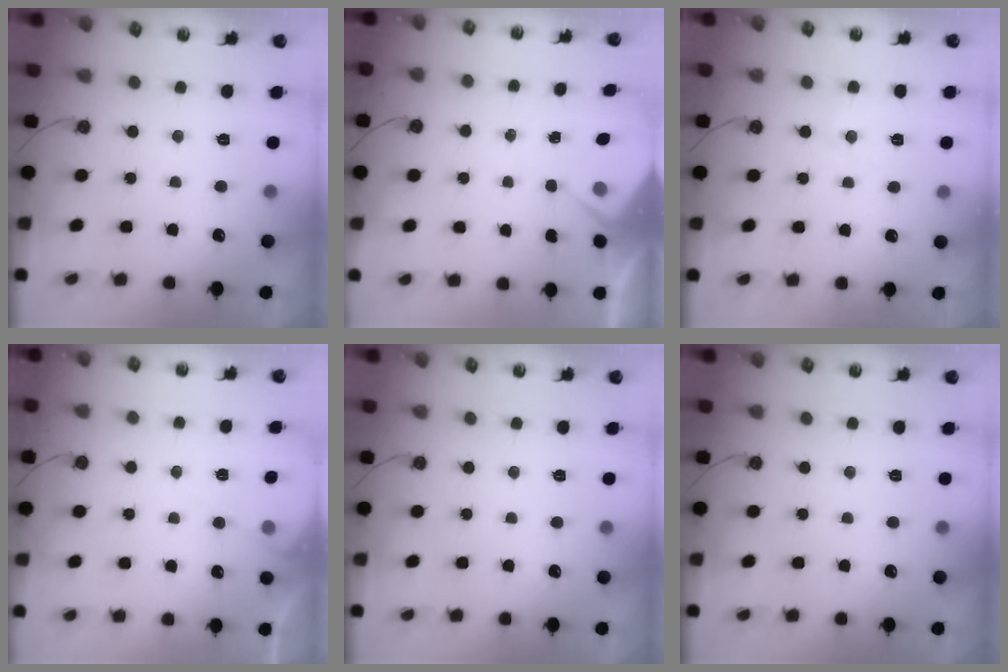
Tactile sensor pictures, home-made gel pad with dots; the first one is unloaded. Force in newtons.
{"total": 3.1, "press": 3.1, "slide": 0.5}
{"total": 4.6, "press": 4.6, "slide": 0.7}
{"total": 5.4, "press": 5.3, "slide": 0.7}
{"total": 0.0}
{"total": 0.0}